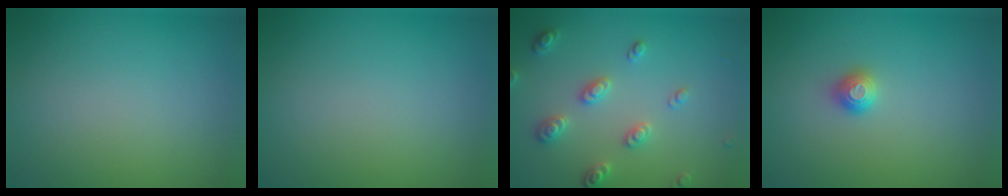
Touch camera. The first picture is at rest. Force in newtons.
{"total": 0.0}
{"total": 2.7, "press": 2.7, "slide": 0.4}
{"total": 1.1, "press": 1.1, "slide": 0.1}